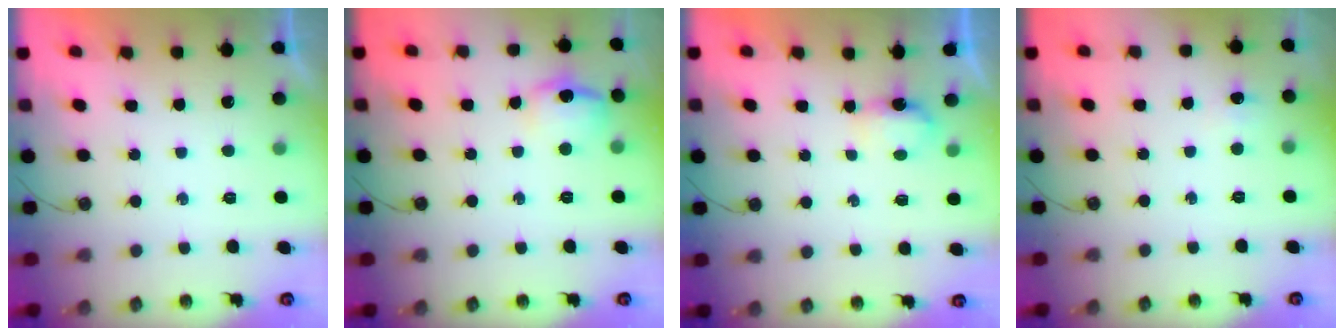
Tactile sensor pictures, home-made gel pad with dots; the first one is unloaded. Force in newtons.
{"total": 11.1, "press": 11.1, "slide": 0.9}
{"total": 3.4, "press": 3.3, "slide": 0.6}
{"total": 8.8, "press": 2.4, "slide": 8.5}